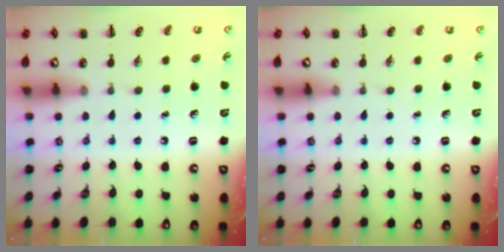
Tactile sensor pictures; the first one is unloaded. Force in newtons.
{"total": 0.0}